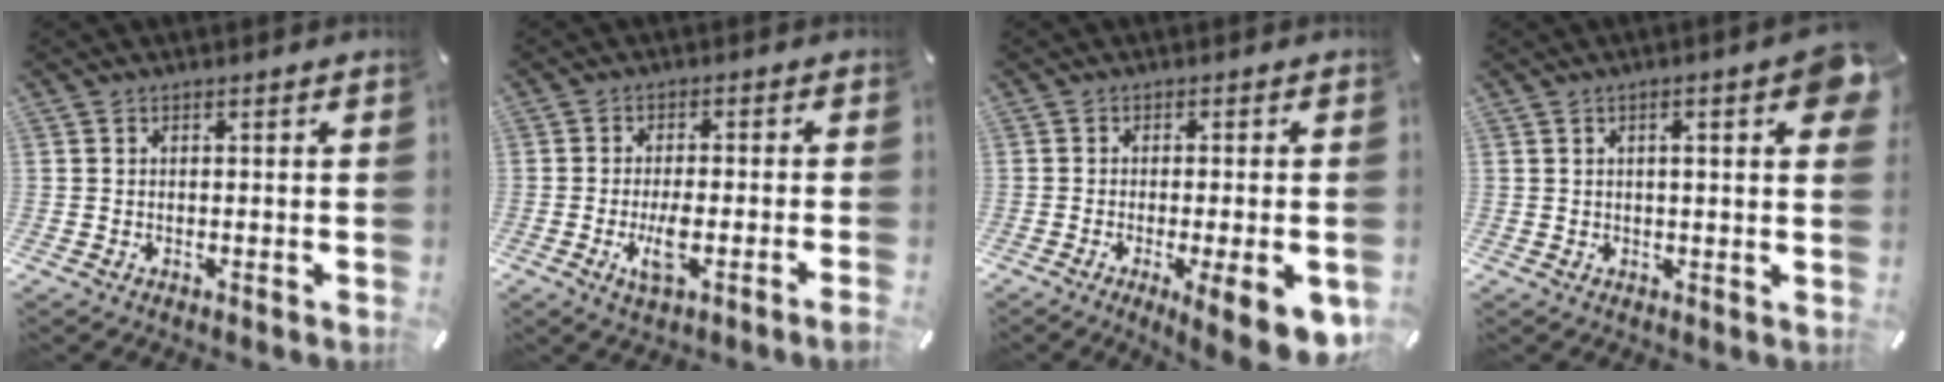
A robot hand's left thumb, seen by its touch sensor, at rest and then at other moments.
{"total": 6.5, "force": [-1.9, 1.5, 6.0], "torque": [-0.116, -0.008, -0.033]}
{"total": 9.5, "force": [-3.0, 1.4, 8.9], "torque": [-0.136, -0.003, -0.038]}
{"total": 6.8, "force": [2.3, 1.4, 6.3], "torque": [-0.092, -0.002, 0.035]}